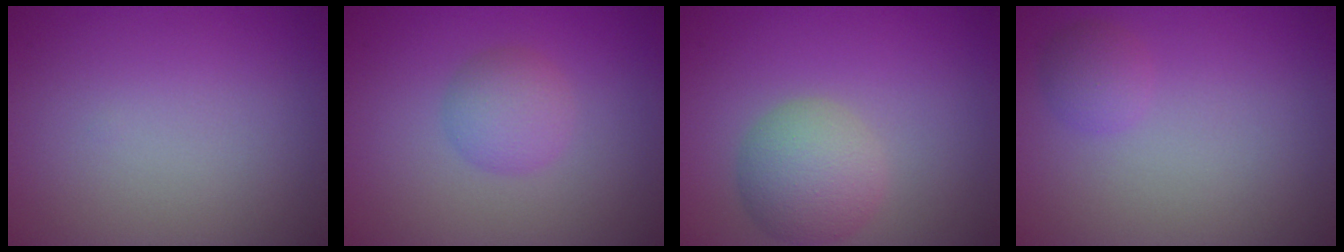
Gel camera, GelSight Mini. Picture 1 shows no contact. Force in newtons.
{"total": 2.3, "press": 2.3, "slide": 0.1}
{"total": 4.4, "press": 4.4, "slide": 0.2}
{"total": 1.5, "press": 1.5, "slide": 0.1}